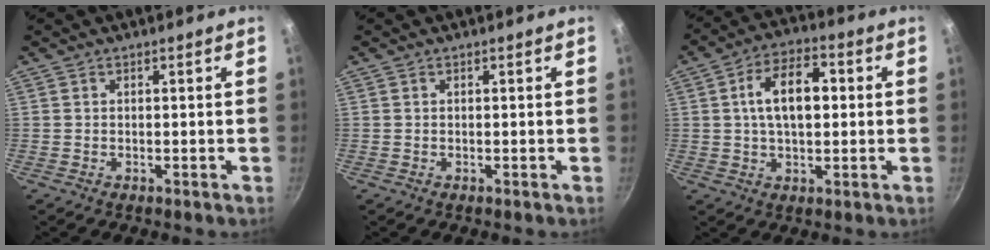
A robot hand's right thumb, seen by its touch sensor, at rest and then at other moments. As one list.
[{"total": 0.0}, {"total": 11.3, "force": [1.5, 6.5, 9.2], "torque": [-0.135, 0.019, 0.020]}]